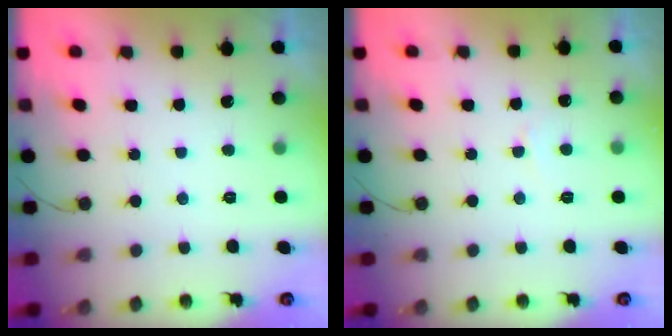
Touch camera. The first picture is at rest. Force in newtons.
{"total": 3.0, "press": 3.0, "slide": 0.3}